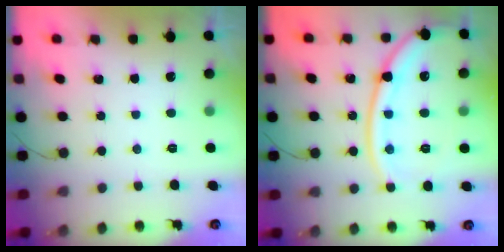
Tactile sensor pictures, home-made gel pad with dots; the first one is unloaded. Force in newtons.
{"total": 17.9, "press": 17.8, "slide": 1.7}